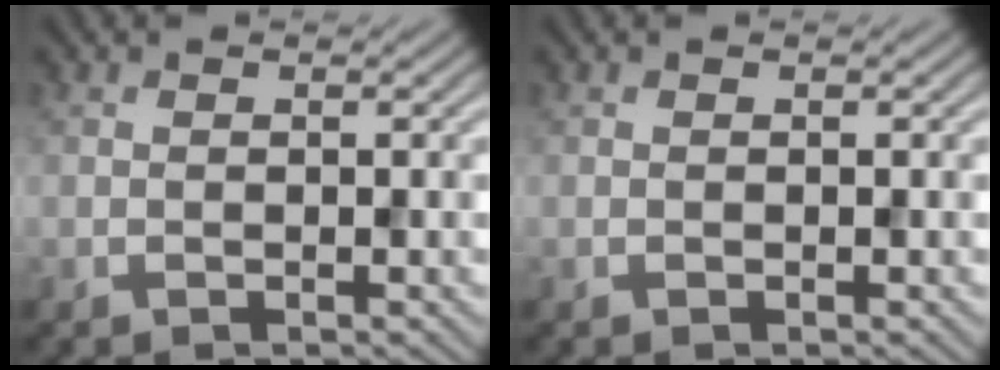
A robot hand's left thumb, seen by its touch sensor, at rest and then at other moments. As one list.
[{"total": 0.0}]